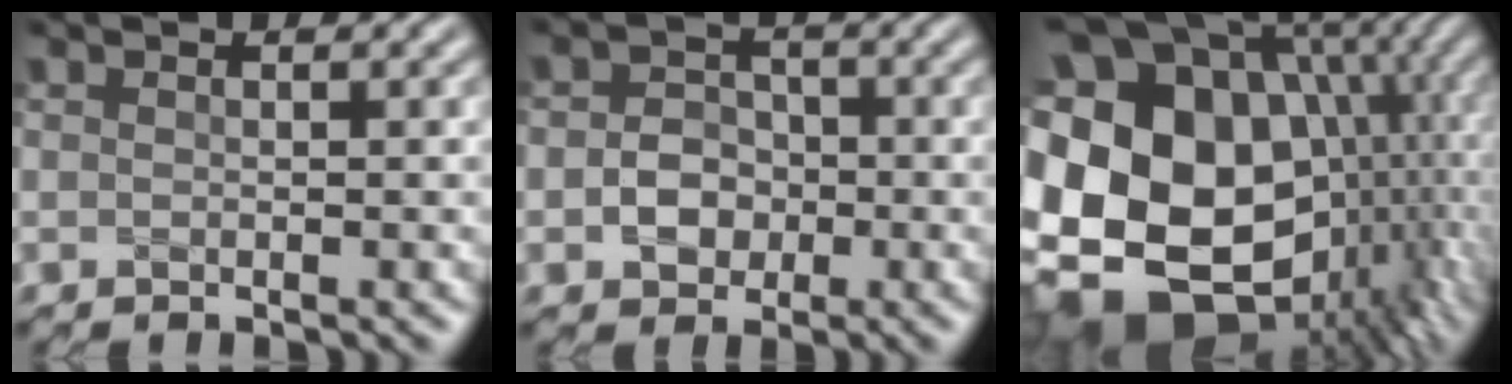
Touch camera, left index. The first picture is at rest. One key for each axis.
{"total": 2.9, "fx": -0.6, "fy": 2.5, "fz": 1.4, "tx": -0.005, "ty": 0.000, "tz": -0.017}
{"total": 22.7, "fx": -1.3, "fy": 17.5, "fz": 14.4, "tx": -0.279, "ty": 0.019, "tz": -0.039}